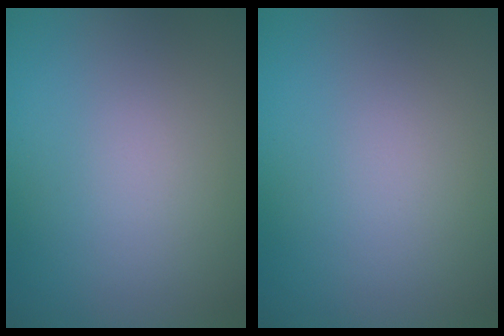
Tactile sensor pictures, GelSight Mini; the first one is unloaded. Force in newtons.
{"total": 0.0}